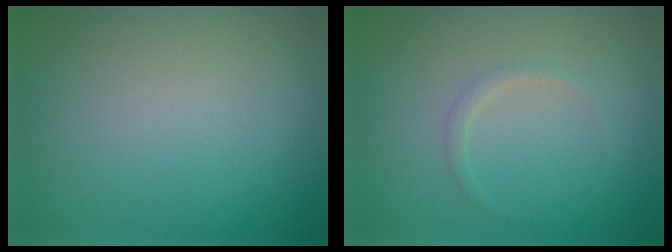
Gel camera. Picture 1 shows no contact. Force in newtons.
{"total": 1.0, "press": 1.0, "slide": 0.1}